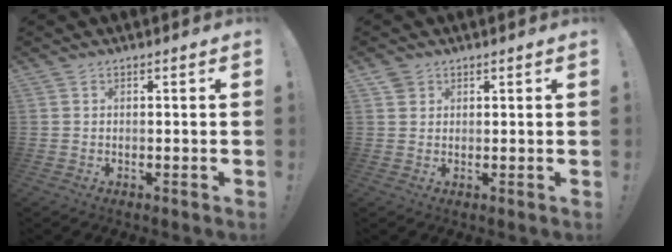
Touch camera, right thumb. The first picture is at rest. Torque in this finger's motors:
{"motor_torque": [-0.02, 0.16, 0.10, -0.09, 0.00]}